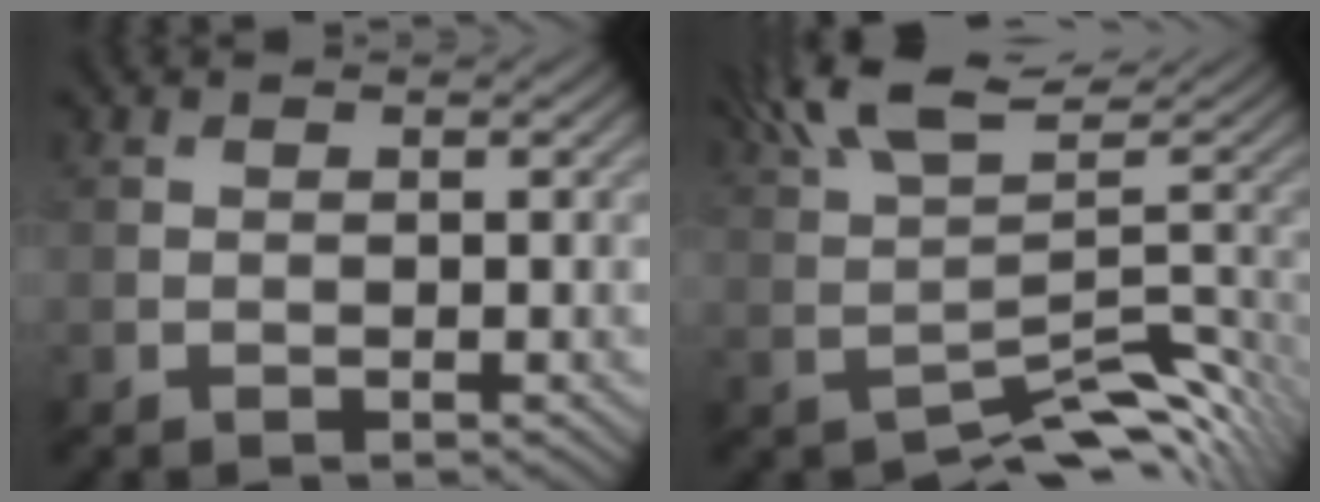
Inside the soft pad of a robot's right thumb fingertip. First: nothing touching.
{"total": 6.8, "force": [0.9, 1.9, 6.5], "torque": [-0.105, 0.014, 0.022]}